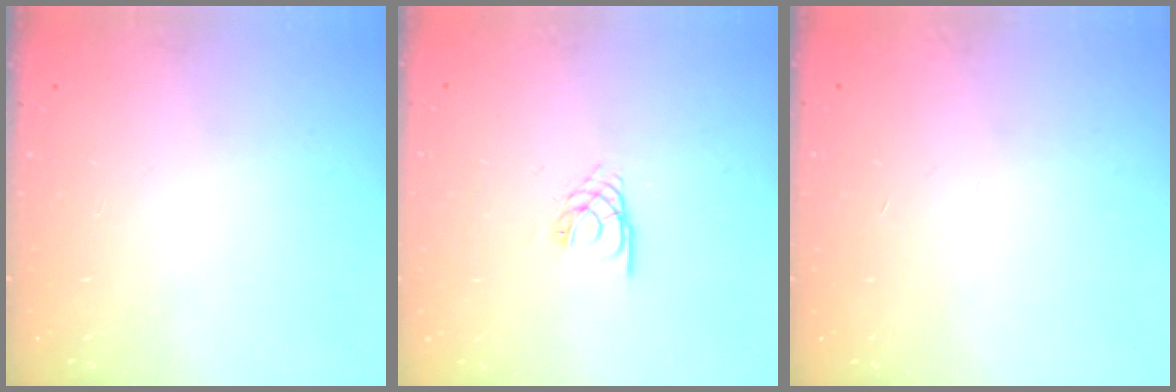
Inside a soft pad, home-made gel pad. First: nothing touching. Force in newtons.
{"total": 3.2, "press": 3.2, "slide": 0.5}
{"total": 0.9, "press": 0.8, "slide": 0.2}